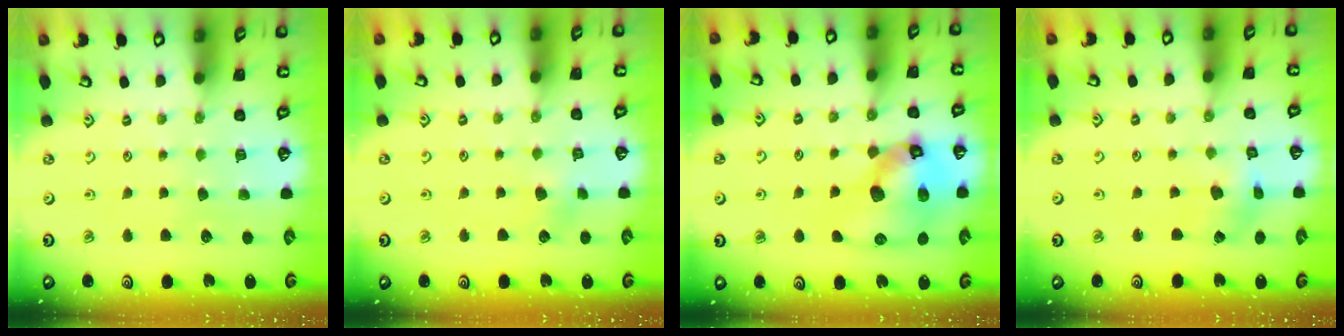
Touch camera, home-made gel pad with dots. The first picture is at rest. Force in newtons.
{"total": 2.2, "press": 2.2, "slide": 0.3}
{"total": 17.1, "press": 16.9, "slide": 2.5}
{"total": 2.2, "press": 2.2, "slide": 0.4}